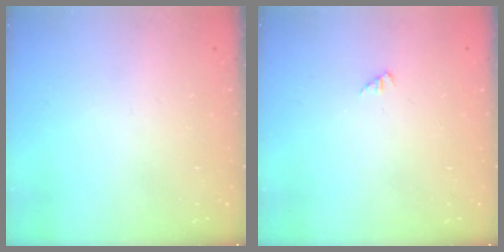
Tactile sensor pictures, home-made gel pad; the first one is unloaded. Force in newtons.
{"total": 1.0, "press": 1.0, "slide": 0.3}